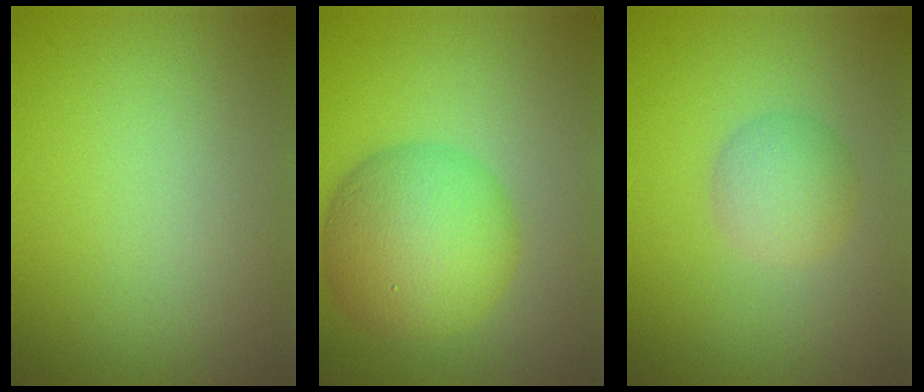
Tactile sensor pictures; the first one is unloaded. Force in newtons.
{"total": 7.5, "press": 7.5, "slide": 0.2}
{"total": 2.7, "press": 2.7, "slide": 0.1}